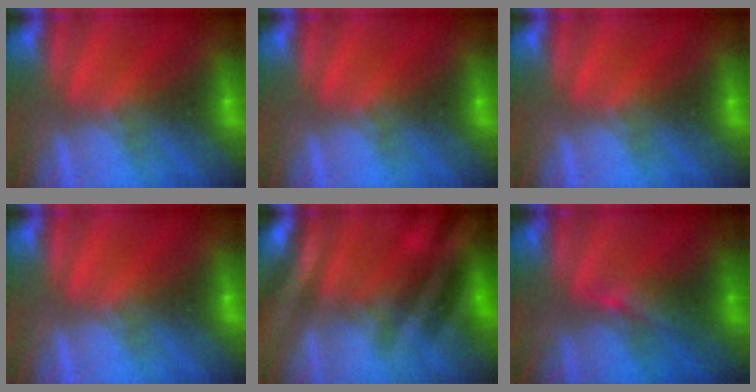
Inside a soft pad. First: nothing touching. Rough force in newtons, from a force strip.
{"total": 0.0}
{"total": 0.0}
{"total": 0.0}
{"total": 7.8}
{"total": 2.3}